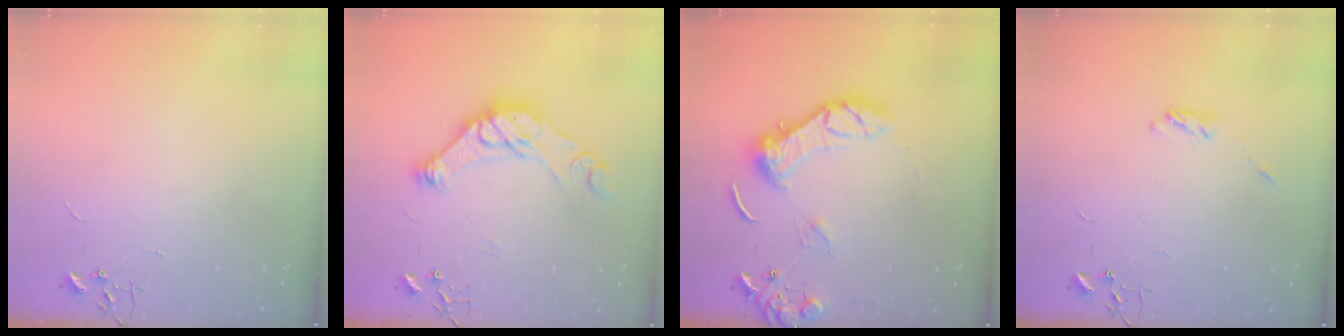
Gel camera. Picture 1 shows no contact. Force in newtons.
{"total": 15.1, "press": 15.0, "slide": 1.8}
{"total": 13.0, "press": 12.9, "slide": 1.1}
{"total": 3.3, "press": 3.3, "slide": 0.5}